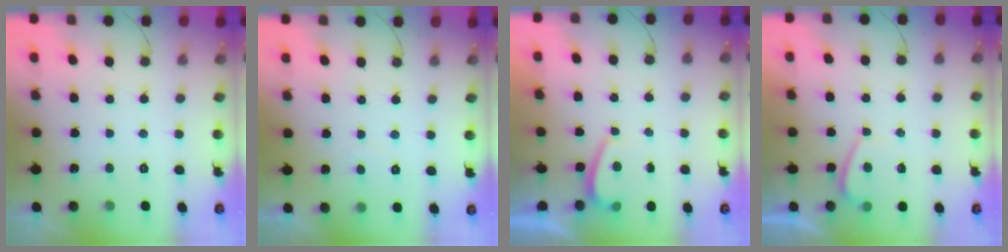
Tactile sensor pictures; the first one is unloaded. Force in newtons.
{"total": 0.0}
{"total": 0.6, "press": 0.3, "slide": 0.5}
{"total": 2.0, "press": 1.9, "slide": 0.7}